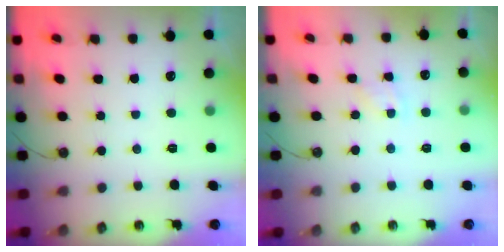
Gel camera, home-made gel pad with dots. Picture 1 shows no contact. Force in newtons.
{"total": 3.5, "press": 3.5, "slide": 0.5}